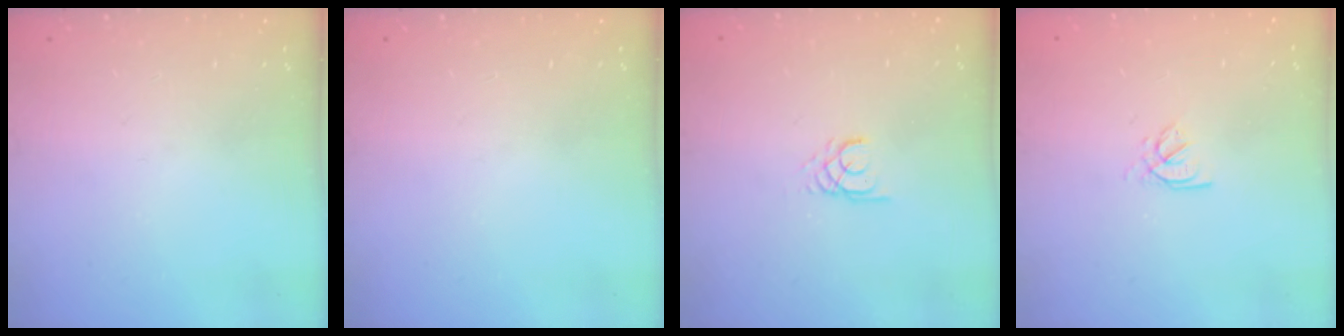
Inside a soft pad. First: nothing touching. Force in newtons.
{"total": 0.0}
{"total": 2.2, "press": 2.2, "slide": 0.2}
{"total": 2.2, "press": 2.2, "slide": 0.4}